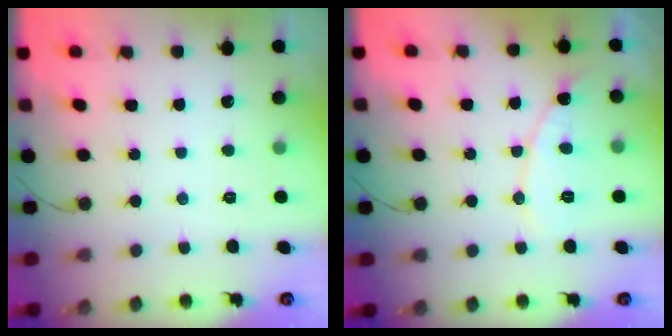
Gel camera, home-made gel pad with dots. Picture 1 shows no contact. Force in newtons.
{"total": 8.6, "press": 8.6, "slide": 0.4}